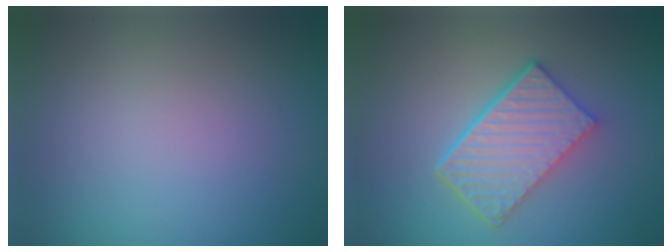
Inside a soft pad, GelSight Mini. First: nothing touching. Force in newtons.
{"total": 5.8, "press": 4.3, "slide": 3.9}